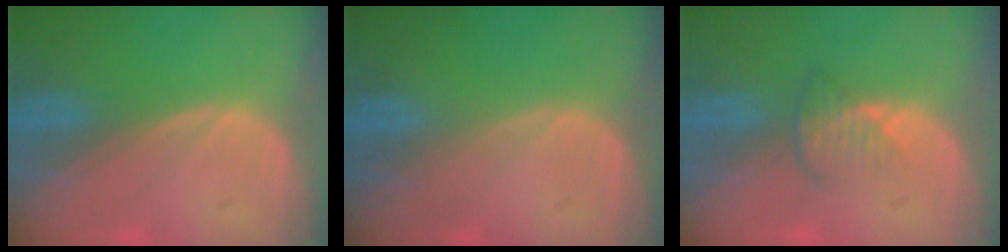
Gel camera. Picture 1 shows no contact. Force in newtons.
{"total": 0.0}
{"total": 3.1, "press": 2.9, "slide": 1.2}